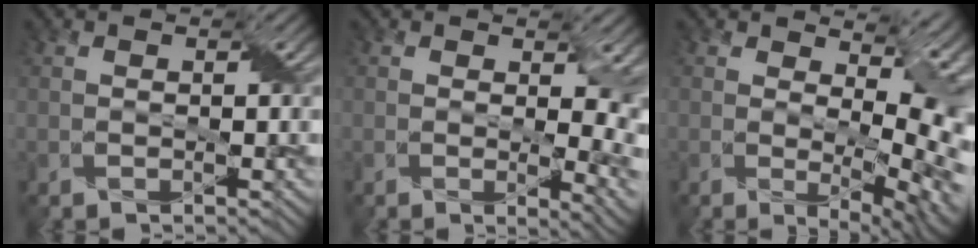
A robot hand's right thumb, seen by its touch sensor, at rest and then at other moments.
{"total": 8.1, "force": [0.7, 4.6, 6.6], "torque": [-0.082, -0.022, 0.029]}
{"total": 11.3, "force": [2.8, 5.4, 9.5], "torque": [-0.139, -0.016, 0.068]}